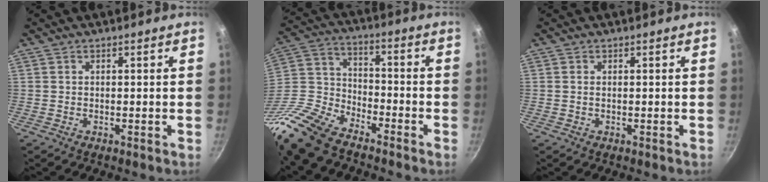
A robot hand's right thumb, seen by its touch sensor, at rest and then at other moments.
{"total": 17.1, "force": [-13.0, 7.5, 8.1], "torque": [-0.161, 0.069, -0.270]}
{"total": 0.6, "force": [0.0, 0.3, 0.5], "torque": [-0.011, 0.001, -0.001]}